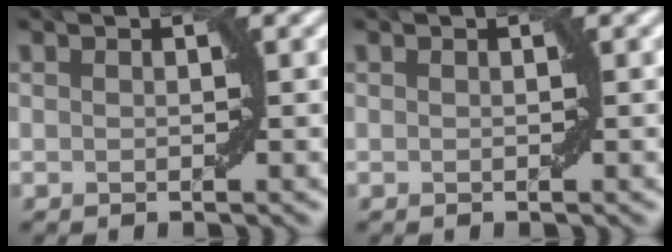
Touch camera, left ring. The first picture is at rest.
{"total": 0.0}